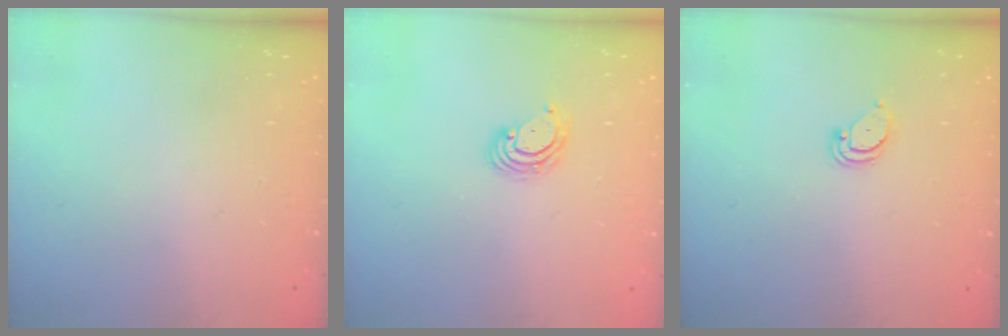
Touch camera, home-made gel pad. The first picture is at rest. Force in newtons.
{"total": 4.2, "press": 4.2, "slide": 0.3}
{"total": 2.1, "press": 2.1, "slide": 0.1}